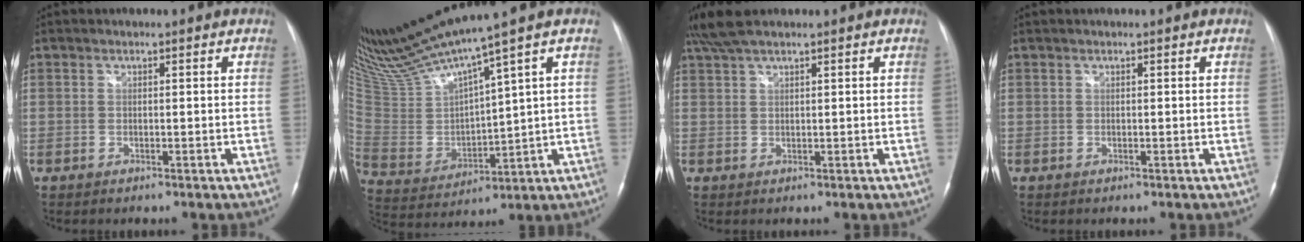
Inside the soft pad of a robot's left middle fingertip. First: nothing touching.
{"total": 14.8, "force": [12.5, -1.2, 7.8], "torque": [-0.157, -0.012, 0.250]}
{"total": 4.9, "force": [4.0, 0.6, 2.7], "torque": [-0.064, 0.026, 0.082]}
{"total": 0.0}